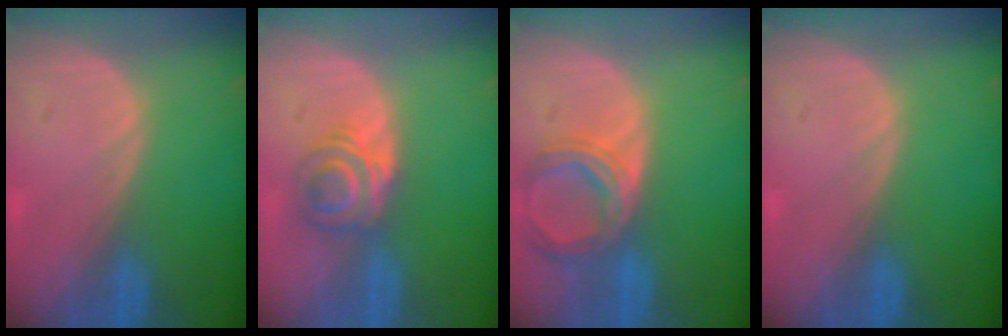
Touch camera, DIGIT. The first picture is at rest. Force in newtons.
{"total": 6.1, "press": 5.2, "slide": 3.2}
{"total": 6.9, "press": 6.4, "slide": 2.7}
{"total": 0.0}